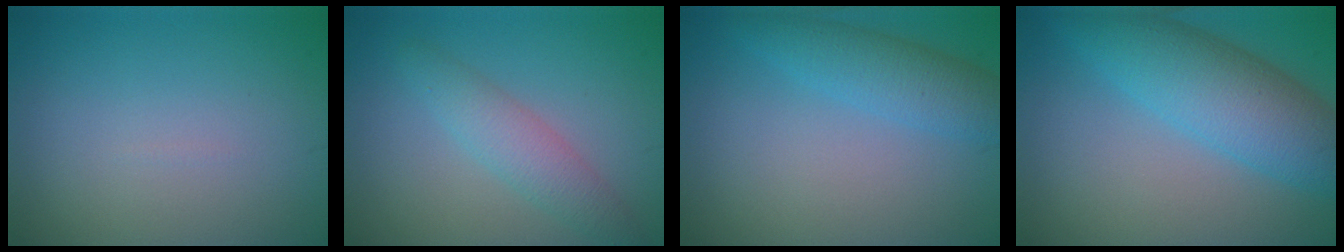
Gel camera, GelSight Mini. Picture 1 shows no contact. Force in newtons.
{"total": 2.9, "press": 2.9, "slide": 0.1}
{"total": 3.6, "press": 3.6, "slide": 0.1}
{"total": 7.6, "press": 7.6, "slide": 0.3}